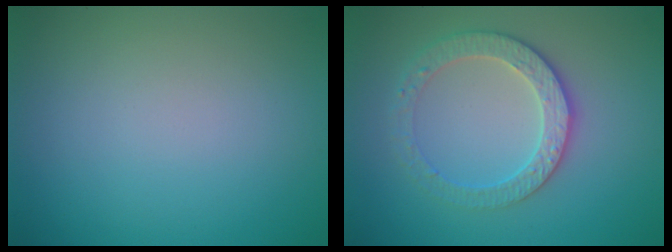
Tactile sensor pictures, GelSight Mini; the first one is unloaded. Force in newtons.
{"total": 3.3, "press": 3.3, "slide": 0.6}